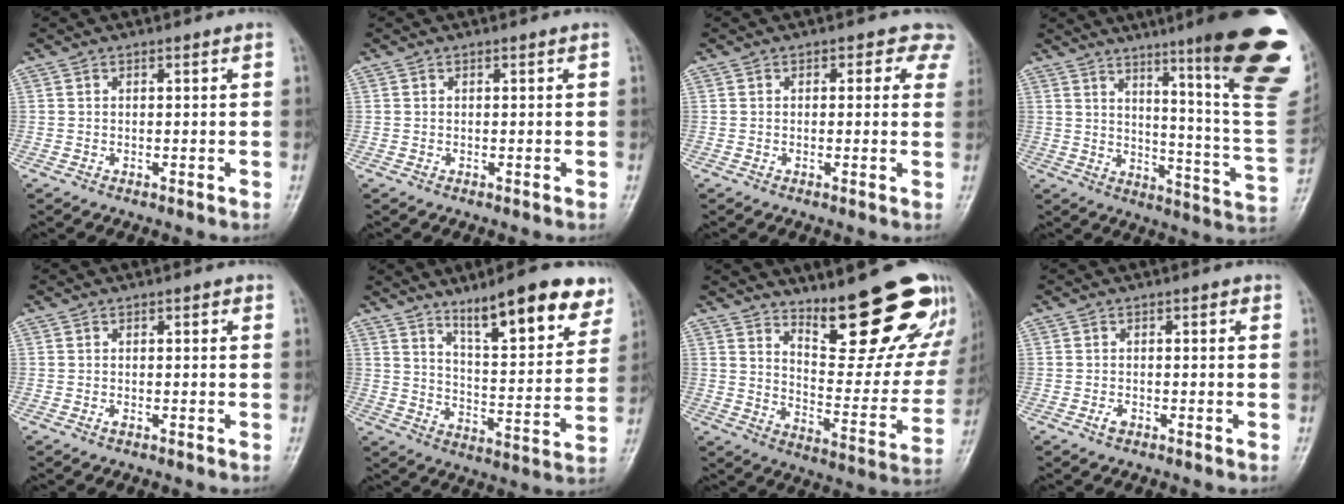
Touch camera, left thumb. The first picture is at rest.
{"total": 0.0}
{"total": 3.8, "force": [2.0, 2.7, 1.8], "torque": [0.022, -0.004, 0.002]}
{"total": 27.2, "force": [14.4, 3.1, 22.9], "torque": [-0.231, -0.070, 0.198]}
{"total": 1.0, "force": [-0.2, 0.5, 0.8], "torque": [-0.010, 0.004, -0.006]}
{"total": 16.9, "force": [11.2, 4.5, 11.8], "torque": [-0.133, -0.059, 0.173]}
{"total": 20.8, "force": [14.9, 6.6, 12.9], "torque": [-0.124, -0.115, 0.214]}
{"total": 1.7, "force": [-0.7, 1.0, 1.1], "torque": [-0.015, 0.004, -0.016]}